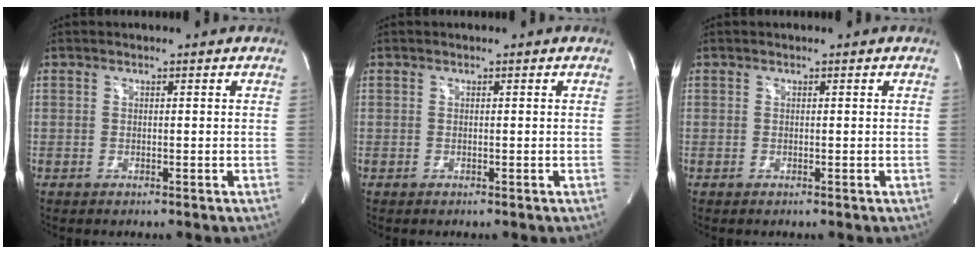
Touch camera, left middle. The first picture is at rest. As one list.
[{"total": 0.0}, {"total": 0.0}]